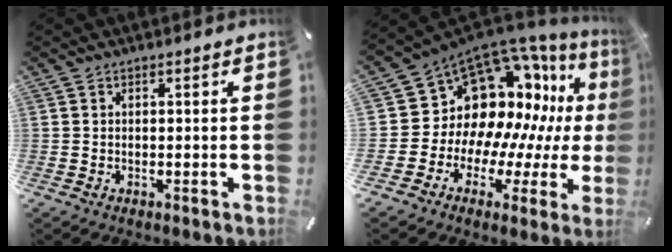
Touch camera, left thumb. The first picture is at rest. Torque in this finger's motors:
{"motor_torque": [1.81, 3.20, 1.09, 0.82, 0.01]}